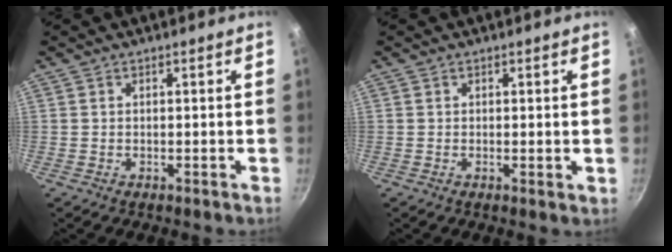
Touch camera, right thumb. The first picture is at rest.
{"total": 1.0, "force": [0.2, 0.2, 0.9], "torque": [-0.013, -0.003, 0.000]}